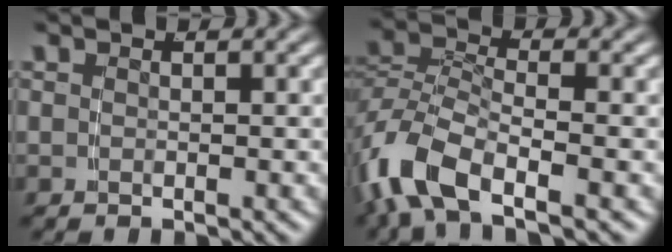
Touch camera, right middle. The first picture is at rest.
{"total": 5.6, "force": [-3.0, 2.6, 3.9], "torque": [-0.106, -0.025, -0.041]}